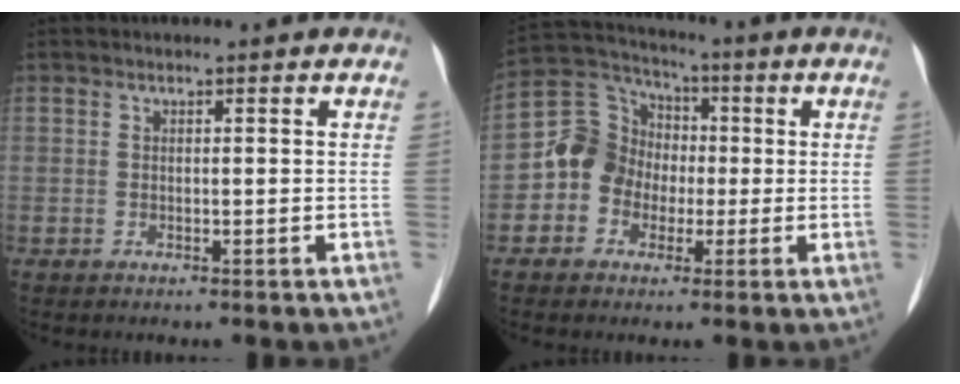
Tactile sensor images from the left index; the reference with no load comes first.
{"total": 8.6, "force": [-1.4, 8.0, 2.9], "torque": [-0.080, 0.039, -0.030]}